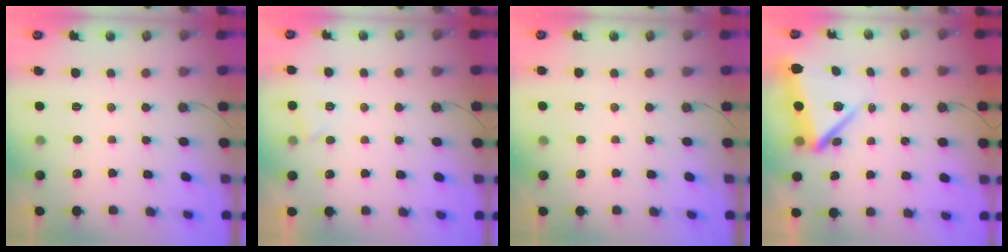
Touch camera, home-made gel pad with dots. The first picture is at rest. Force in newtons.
{"total": 2.5, "press": 2.5, "slide": 0.4}
{"total": 2.1, "press": 1.8, "slide": 1.2}
{"total": 7.7, "press": 7.6, "slide": 0.9}